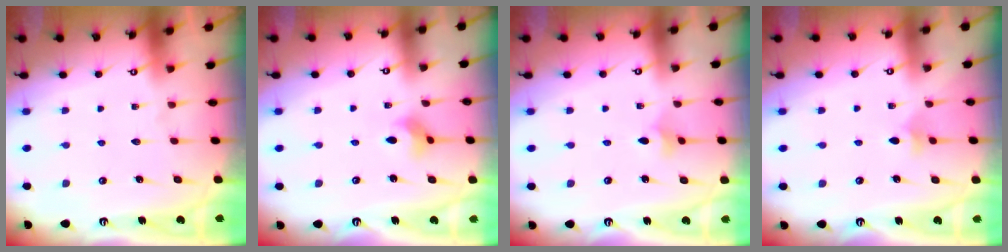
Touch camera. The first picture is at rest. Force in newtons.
{"total": 3.1, "press": 3.1, "slide": 0.1}
{"total": 2.9, "press": 2.9, "slide": 0.5}
{"total": 4.1, "press": 4.0, "slide": 1.0}